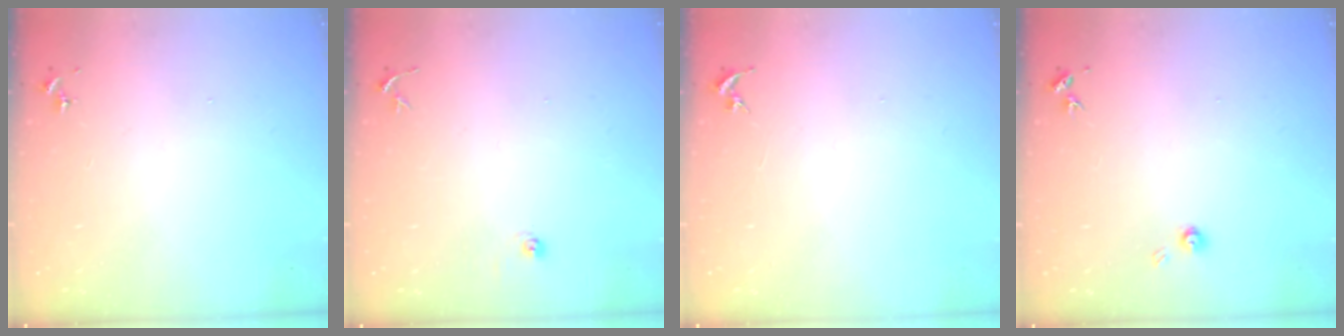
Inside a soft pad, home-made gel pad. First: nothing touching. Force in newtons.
{"total": 5.1, "press": 5.0, "slide": 0.4}
{"total": 0.0}
{"total": 3.7, "press": 3.7, "slide": 0.4}